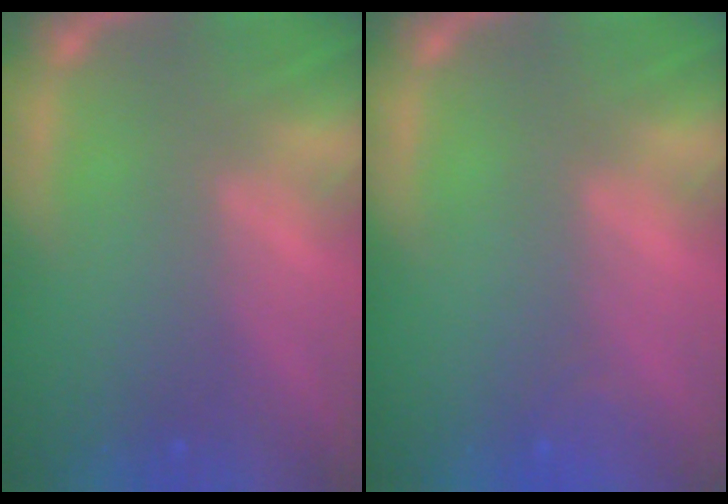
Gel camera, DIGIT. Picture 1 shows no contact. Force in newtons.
{"total": 1.4}